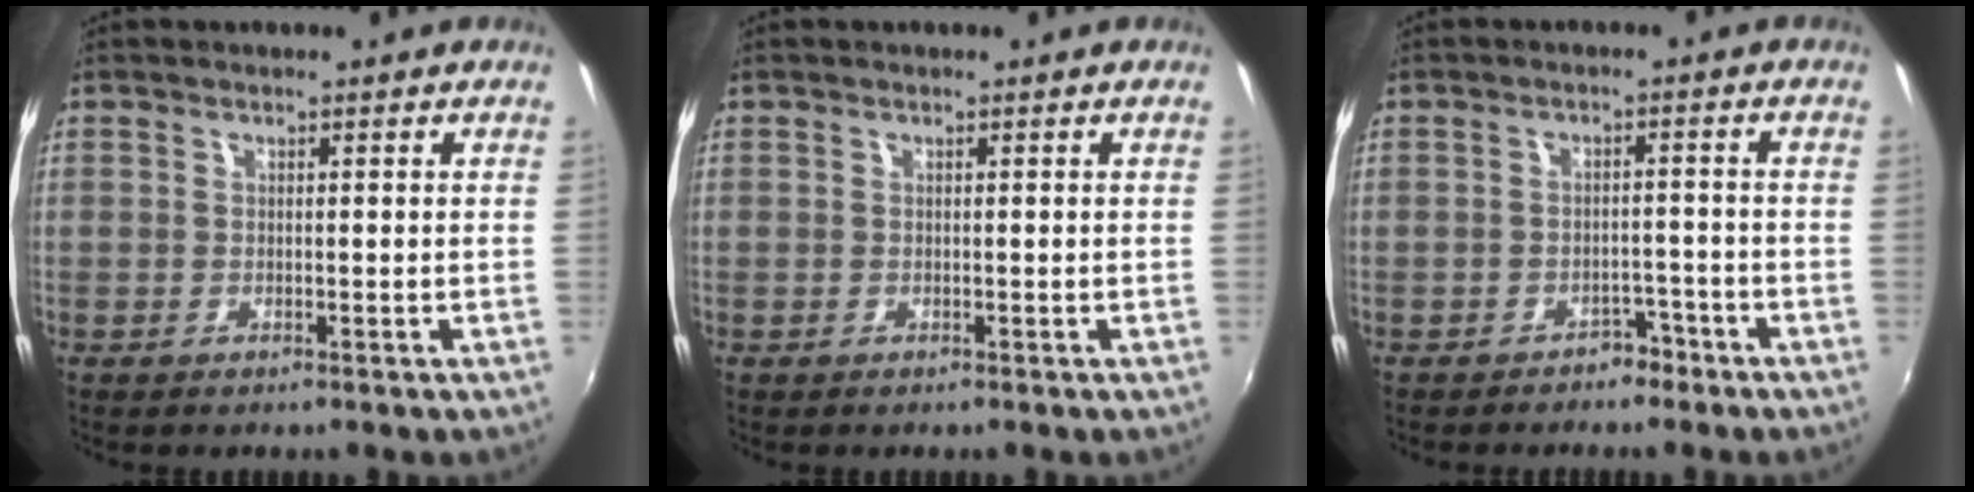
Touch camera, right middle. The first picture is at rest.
{"total": 0.0}
{"total": 3.4, "force": [-2.7, 1.9, 0.8], "torque": [-0.018, 0.008, -0.035]}